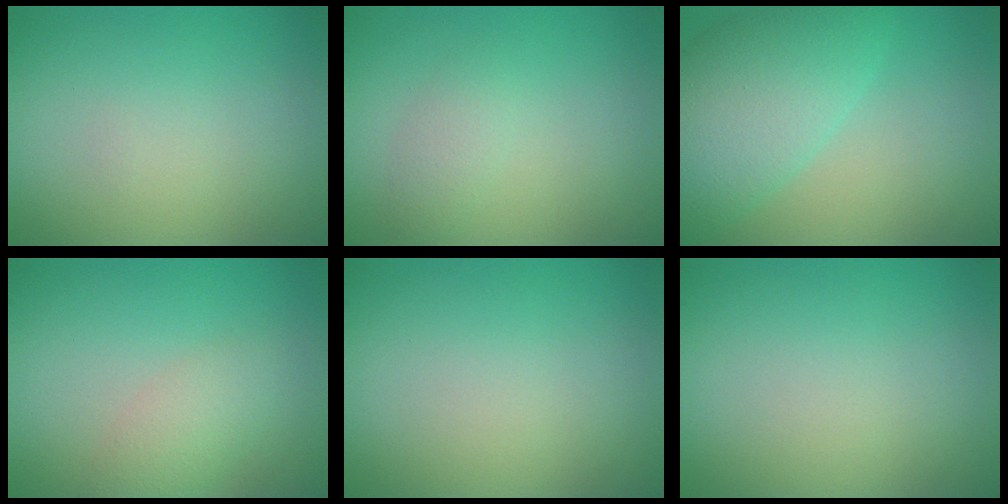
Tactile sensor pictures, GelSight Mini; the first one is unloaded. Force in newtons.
{"total": 1.3, "press": 1.3, "slide": 0.0}
{"total": 5.5, "press": 5.5, "slide": 0.4}
{"total": 2.4, "press": 2.4, "slide": 0.2}
{"total": 0.0}
{"total": 0.0}